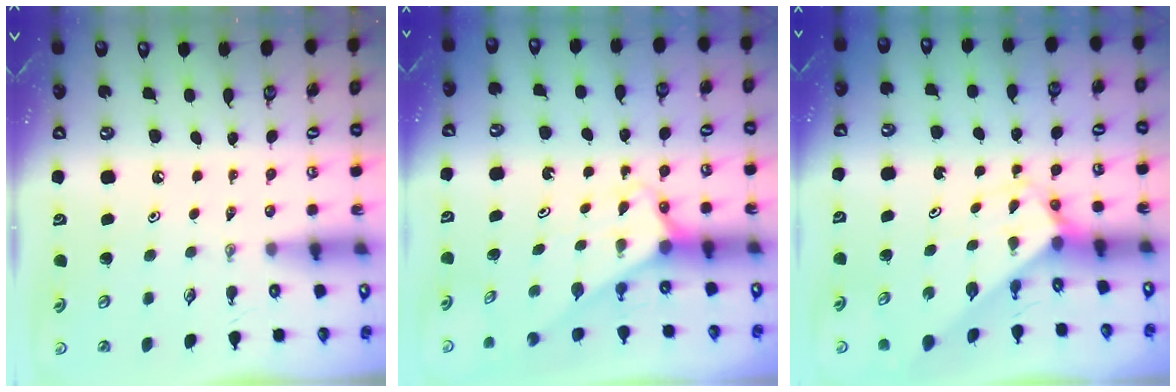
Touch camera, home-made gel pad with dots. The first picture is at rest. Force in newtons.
{"total": 2.6, "press": 2.6, "slide": 0.1}
{"total": 2.7, "press": 2.7, "slide": 0.2}